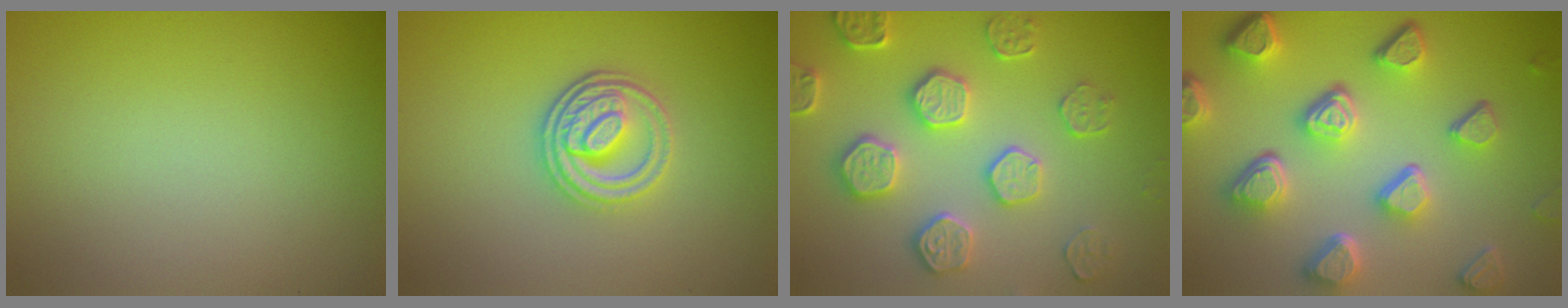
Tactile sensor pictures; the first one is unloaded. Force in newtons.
{"total": 3.5, "press": 3.0, "slide": 1.8}
{"total": 4.6, "press": 4.2, "slide": 1.7}
{"total": 7.6, "press": 5.7, "slide": 5.1}